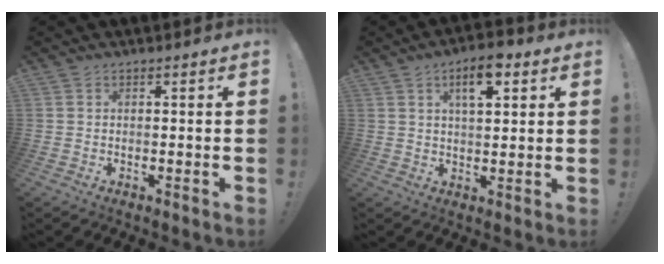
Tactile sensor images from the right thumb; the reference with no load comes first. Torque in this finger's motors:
{"motor_torque": [0.55, 1.76, 0.54, -0.08, 0.01]}